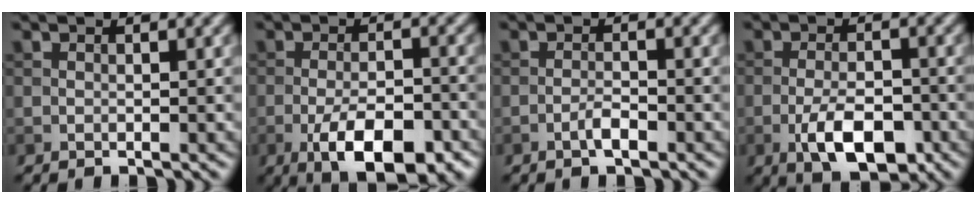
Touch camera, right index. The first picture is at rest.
{"total": 7.5, "force": [-3.7, 2.8, 5.9], "torque": [-0.096, -0.004, -0.059]}
{"total": 1.5, "force": [-0.9, 0.3, 1.2], "torque": [-0.022, 0.003, -0.020]}
{"total": 5.7, "force": [-2.5, 2.5, 4.5], "torque": [-0.079, -0.002, -0.045]}